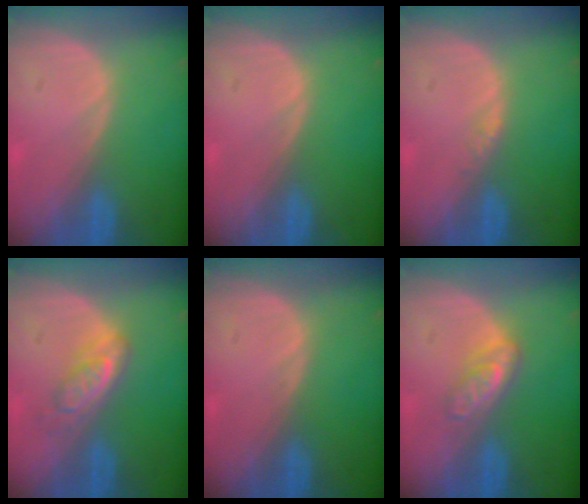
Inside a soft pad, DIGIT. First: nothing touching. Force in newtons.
{"total": 0.0}
{"total": 0.8, "press": 0.8, "slide": 0.1}
{"total": 4.9, "press": 4.6, "slide": 1.7}
{"total": 0.0}
{"total": 4.8, "press": 4.2, "slide": 2.3}